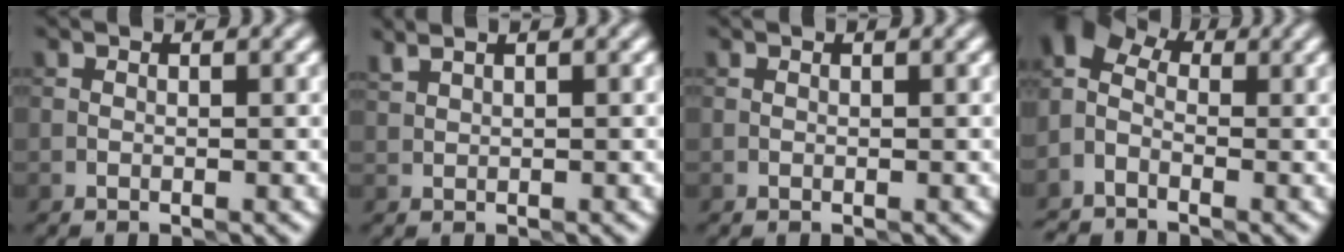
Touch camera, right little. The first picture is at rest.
{"total": 0.9, "force": [0.8, 0.2, 0.2], "torque": [-0.004, 0.004, 0.017]}
{"total": 0.0}
{"total": 4.6, "force": [-2.0, 3.0, 2.9], "torque": [-0.067, 0.005, -0.055]}